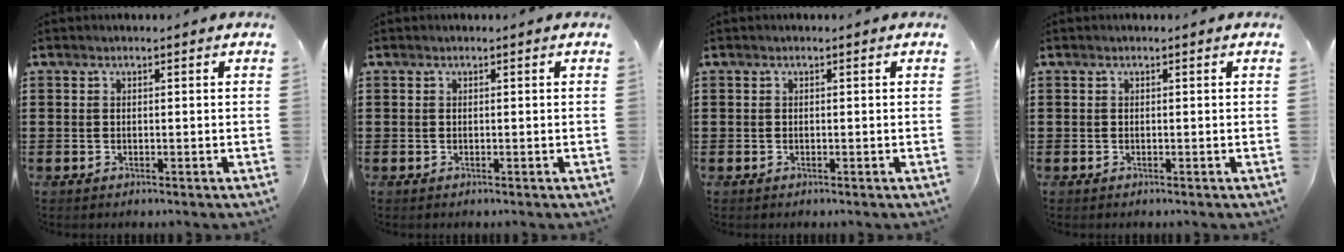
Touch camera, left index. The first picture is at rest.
{"total": 0.0}
{"total": 0.0}
{"total": 0.0}